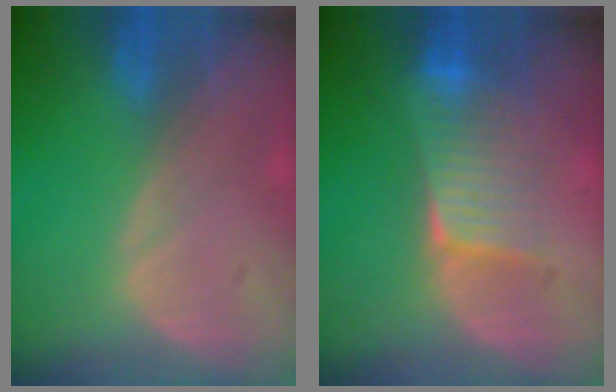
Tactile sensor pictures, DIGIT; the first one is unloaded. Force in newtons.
{"total": 6.5, "press": 6.1, "slide": 2.4}